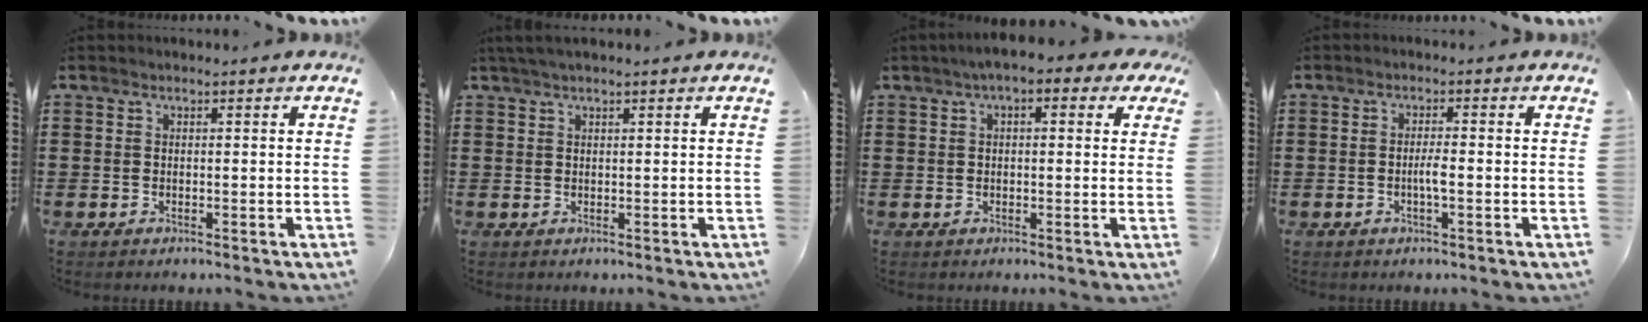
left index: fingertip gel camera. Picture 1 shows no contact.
{"total": 1.3, "force": [0.9, 0.1, 0.9], "torque": [-0.019, 0.000, 0.016]}
{"total": 3.7, "force": [1.8, 1.2, 3.0], "torque": [-0.063, 0.009, 0.030]}
{"total": 2.2, "force": [-0.6, 0.3, 2.1], "torque": [-0.048, -0.002, -0.014]}